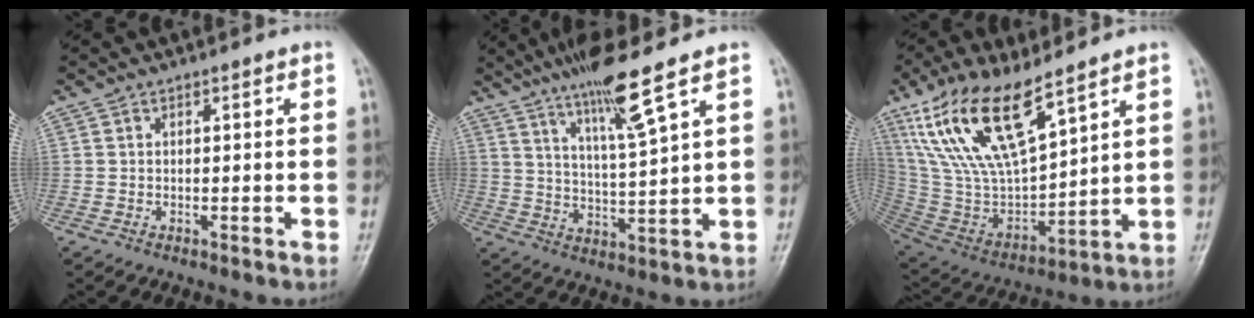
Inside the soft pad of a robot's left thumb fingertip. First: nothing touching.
{"total": 10.7, "force": [7.0, 0.0, 8.1], "torque": [-0.144, -0.044, 0.131]}
{"total": 20.3, "force": [12.2, 7.5, 14.4], "torque": [-0.265, -0.048, 0.251]}